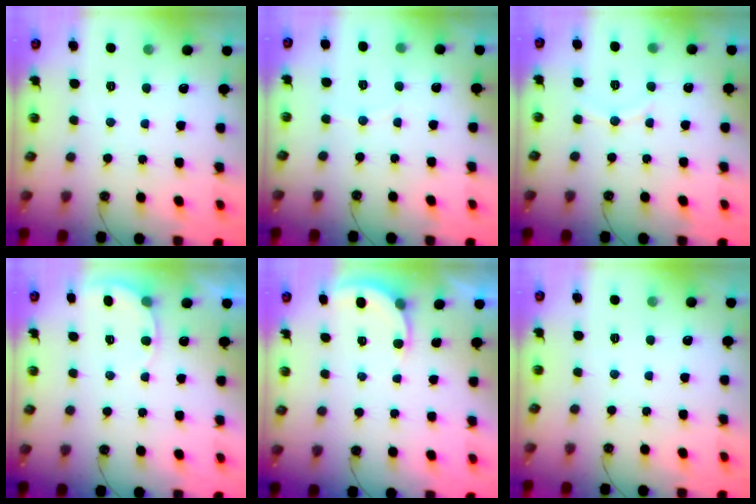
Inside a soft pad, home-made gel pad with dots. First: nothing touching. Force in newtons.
{"total": 3.0, "press": 2.9, "slide": 0.7}
{"total": 5.7, "press": 5.7, "slide": 0.6}
{"total": 5.7, "press": 5.6, "slide": 1.5}
{"total": 2.9, "press": 2.9, "slide": 0.2}
{"total": 0.0}